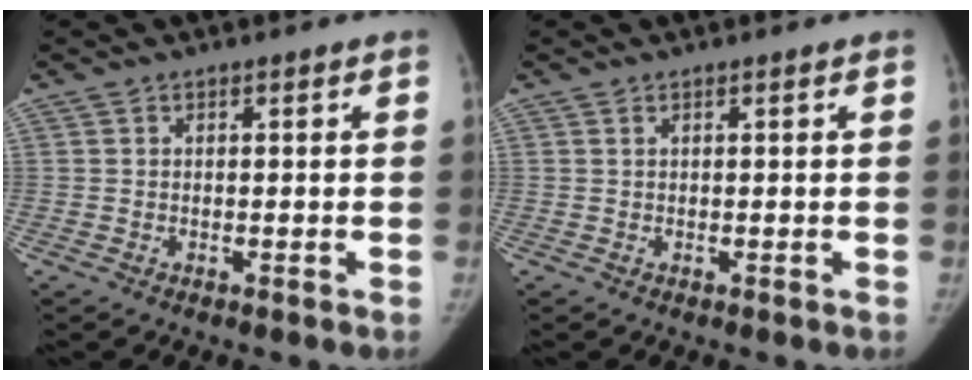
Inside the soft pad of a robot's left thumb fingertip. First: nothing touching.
{"total": 0.0}